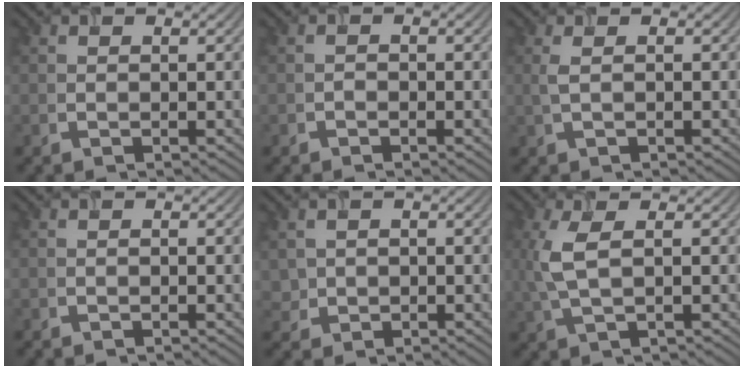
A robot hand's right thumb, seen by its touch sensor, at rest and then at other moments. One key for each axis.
{"total": 0.6, "fx": -0.5, "fy": 0.3, "fz": 0.1, "tx": -0.001, "ty": -0.001, "tz": -0.010}
{"total": 1.4, "fx": 0.2, "fy": 0.3, "fz": 1.4, "tx": -0.035, "ty": 0.005, "tz": 0.004}
{"total": 0.0}
{"total": 1.8, "fx": 0.4, "fy": 1.7, "fz": 0.3, "tx": -0.012, "ty": -0.008, "tz": 0.010}
{"total": 5.1, "fx": 0.9, "fy": 1.8, "fz": 4.6, "tx": -0.125, "ty": 0.003, "tz": 0.017}